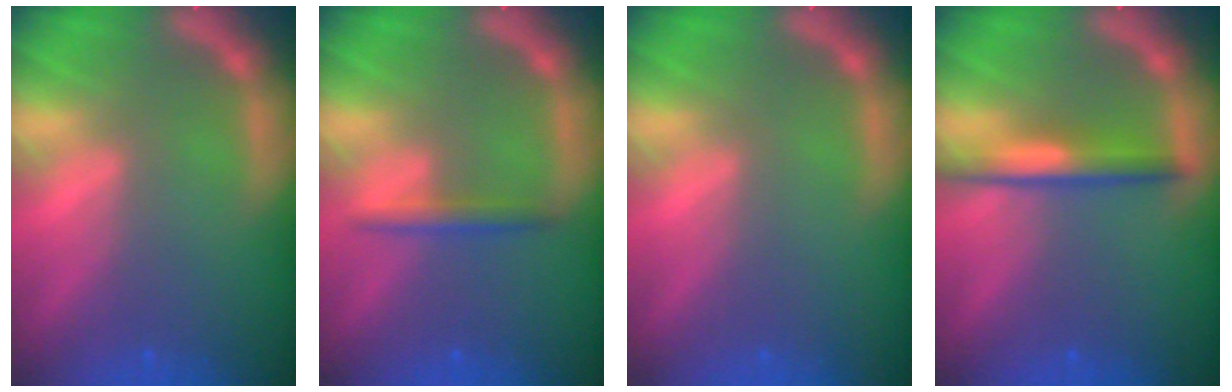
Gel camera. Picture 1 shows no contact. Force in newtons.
{"total": 1.9}
{"total": 0.0}
{"total": 3.5}